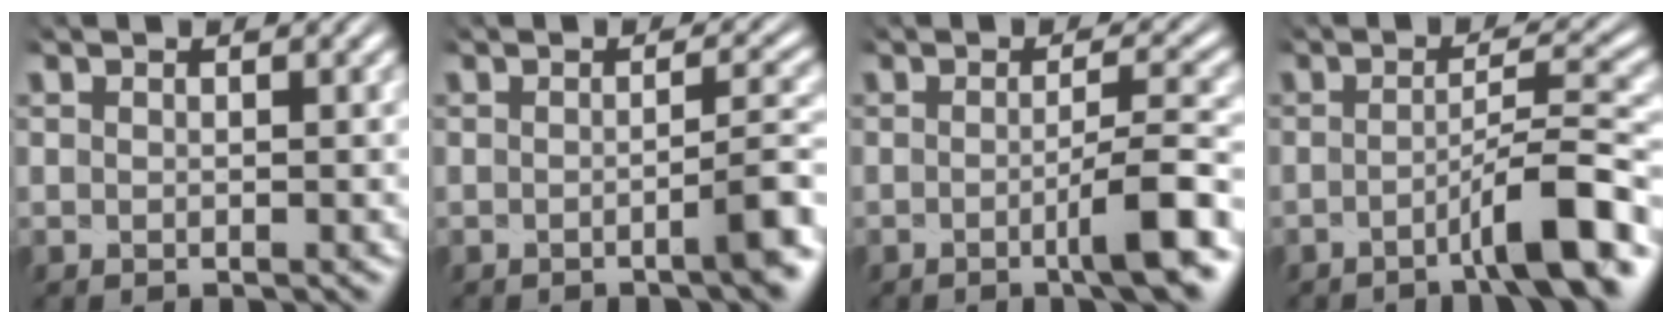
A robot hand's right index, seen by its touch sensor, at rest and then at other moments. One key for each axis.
{"total": 3.7, "fx": -1.1, "fy": 0.9, "fz": 3.4, "tx": -0.038, "ty": 0.017, "tz": -0.030}
{"total": 4.5, "fx": -1.8, "fy": 0.8, "fz": 4.0, "tx": -0.053, "ty": 0.012, "tz": -0.042}
{"total": 5.4, "fx": -3.2, "fy": 0.3, "fz": 4.3, "tx": -0.065, "ty": 0.008, "tz": -0.062}